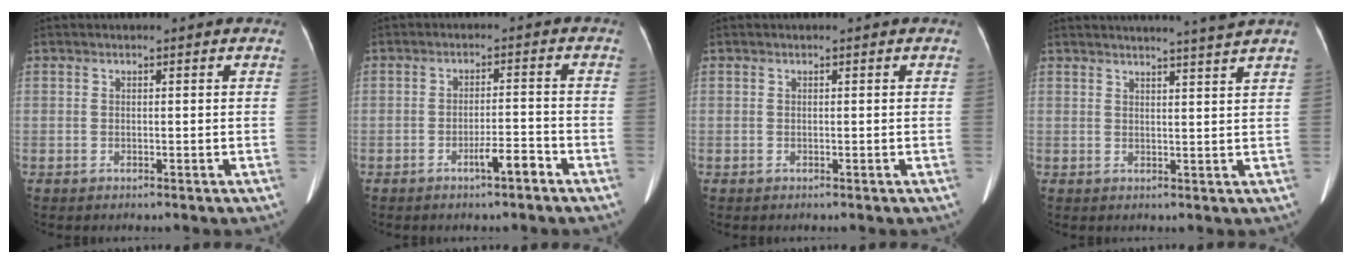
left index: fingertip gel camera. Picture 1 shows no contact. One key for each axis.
{"total": 3.6, "fx": -2.5, "fy": 0.4, "fz": 2.6, "tx": -0.042, "ty": 0.001, "tz": -0.041}
{"total": 0.0}
{"total": 6.3, "fx": 5.6, "fy": -1.8, "fz": 2.2, "tx": -0.030, "ty": -0.008, "tz": 0.066}